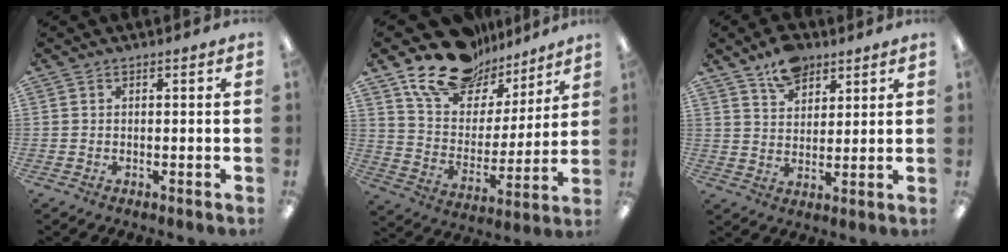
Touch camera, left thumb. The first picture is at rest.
{"total": 18.2, "force": [14.2, 9.6, 6.3], "torque": [-0.120, -0.096, 0.255]}
{"total": 8.6, "force": [6.3, 4.8, 3.3], "torque": [-0.052, -0.026, 0.114]}